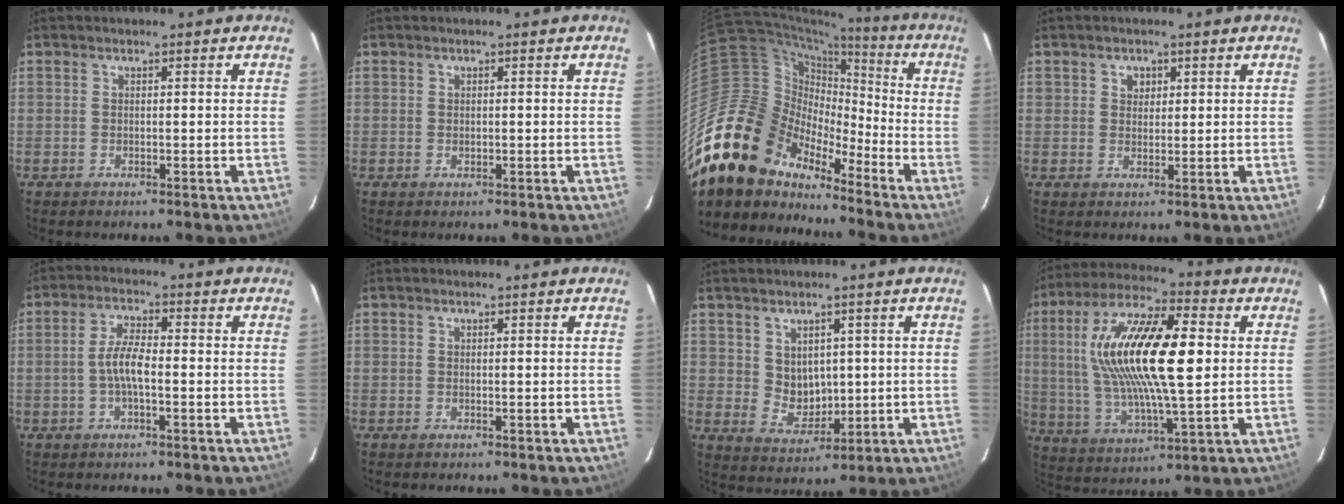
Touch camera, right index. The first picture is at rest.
{"total": 0.7, "force": [0.2, 0.6, 0.4], "torque": [-0.006, 0.002, 0.004]}
{"total": 21.2, "force": [-16.2, 11.4, 7.4], "torque": [-0.143, 0.024, -0.297]}
{"total": 2.5, "force": [1.0, 2.1, 0.7], "torque": [-0.005, 0.009, 0.018]}
{"total": 4.8, "force": [-1.1, 1.3, 4.5], "torque": [-0.092, 0.009, -0.021]}
{"total": 0.0}
{"total": 5.7, "force": [1.6, 4.7, 2.8], "torque": [-0.047, 0.000, 0.046]}
{"total": 21.6, "force": [3.5, 6.8, 20.2], "torque": [-0.389, 0.015, 0.063]}